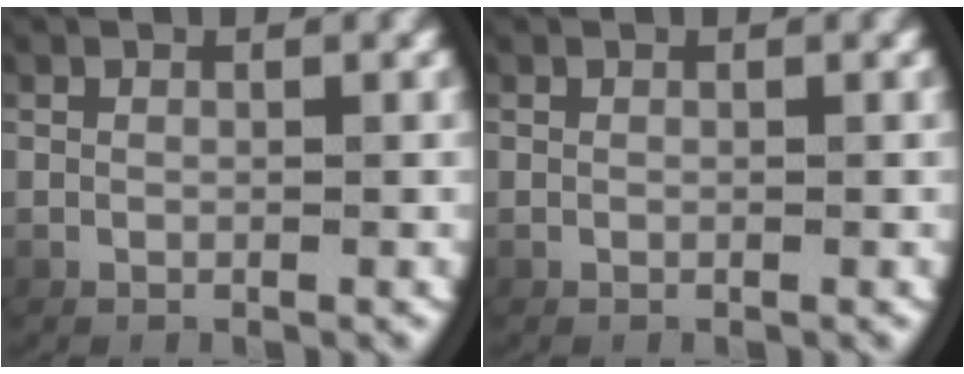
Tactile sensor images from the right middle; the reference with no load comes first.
{"total": 0.0}